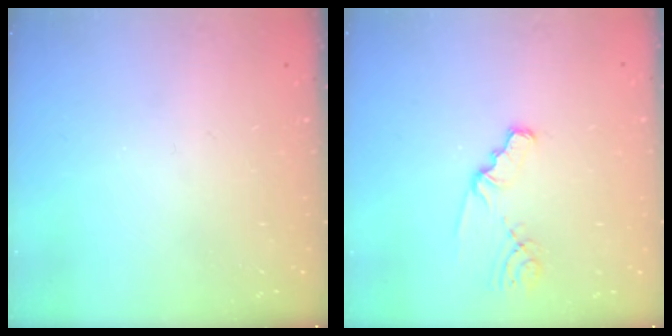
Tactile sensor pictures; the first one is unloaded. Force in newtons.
{"total": 1.9, "press": 1.9, "slide": 0.3}